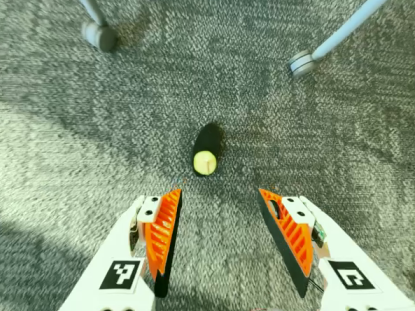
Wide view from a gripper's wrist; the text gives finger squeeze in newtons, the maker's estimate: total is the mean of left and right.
{"total": 0.0}